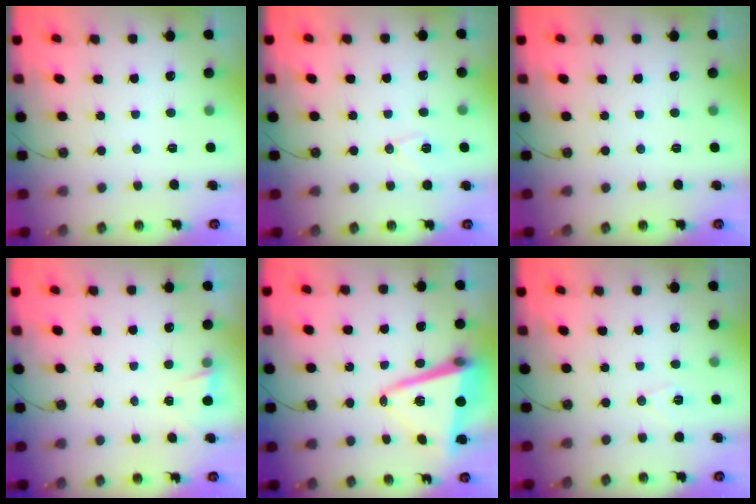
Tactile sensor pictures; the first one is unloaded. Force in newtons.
{"total": 6.8, "press": 6.4, "slide": 2.4}
{"total": 0.0}
{"total": 1.5, "press": 0.9, "slide": 1.2}
{"total": 12.7, "press": 12.6, "slide": 1.4}
{"total": 6.1, "press": 4.9, "slide": 3.6}